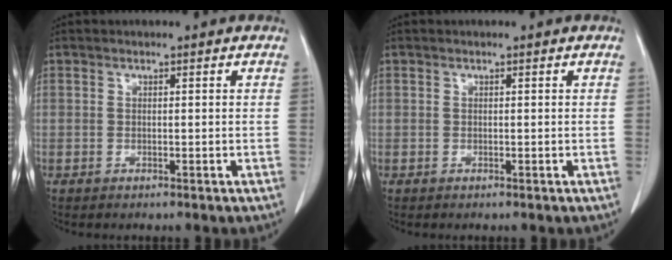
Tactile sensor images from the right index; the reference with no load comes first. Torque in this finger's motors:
{"motor_torque": [0.00, 0.00, 0.00, 0.00]}